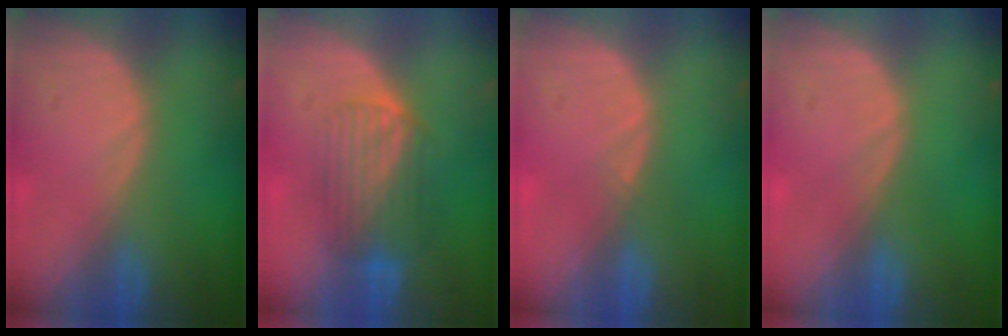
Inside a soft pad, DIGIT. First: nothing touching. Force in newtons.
{"total": 6.6, "press": 6.3, "slide": 1.8}
{"total": 0.6, "press": 0.5, "slide": 0.4}
{"total": 0.0}